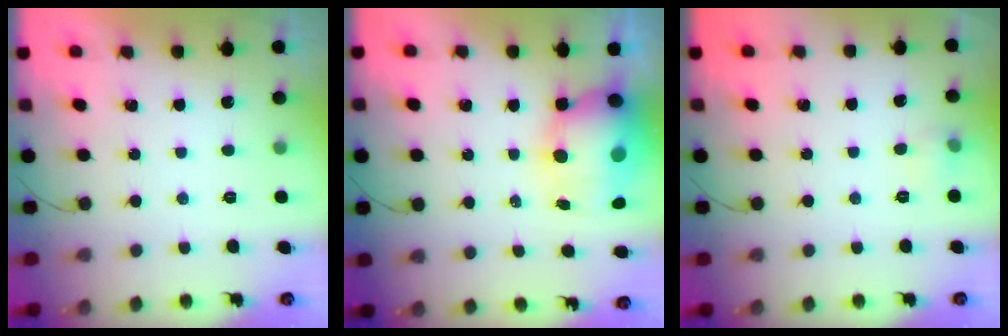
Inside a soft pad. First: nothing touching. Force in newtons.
{"total": 12.6, "press": 12.3, "slide": 2.9}
{"total": 5.6, "press": 4.2, "slide": 3.6}